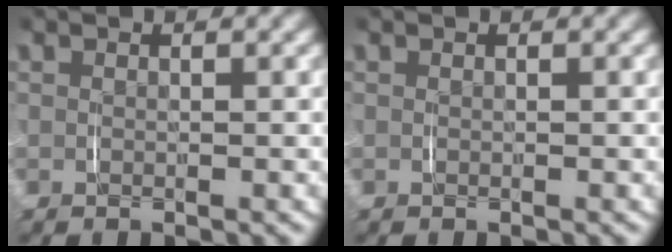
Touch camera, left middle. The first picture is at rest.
{"total": 0.0}